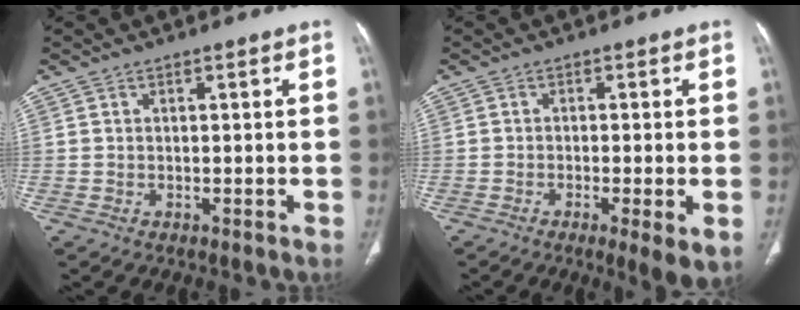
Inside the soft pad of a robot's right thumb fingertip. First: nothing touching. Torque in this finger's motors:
{"motor_torque": [0.16, 0.13, -0.12, 0.13, 0.02]}